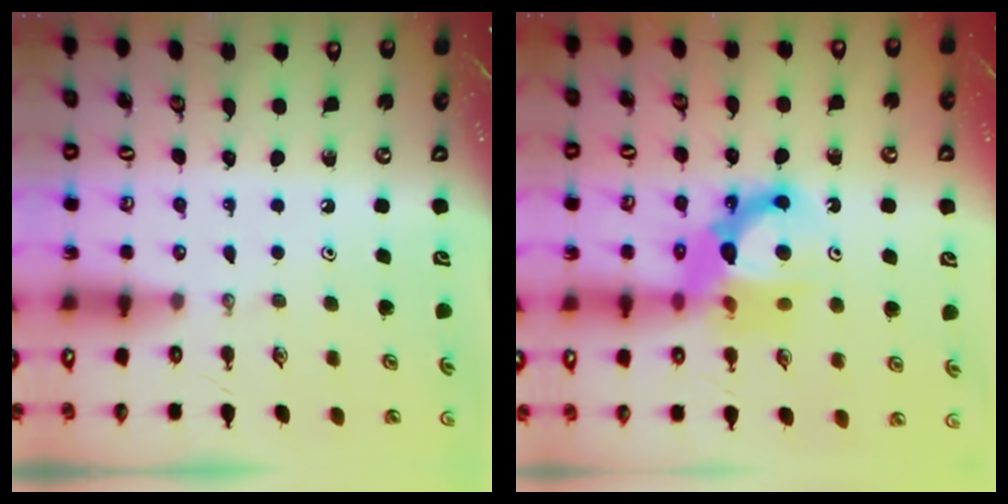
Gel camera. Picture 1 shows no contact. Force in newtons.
{"total": 12.7, "press": 12.5, "slide": 2.1}